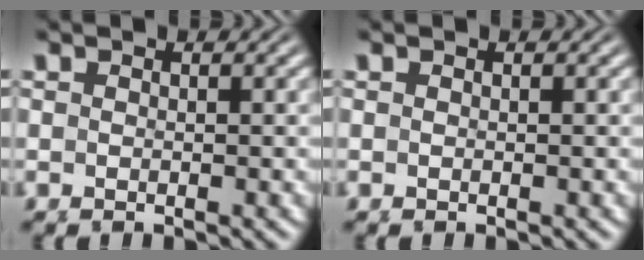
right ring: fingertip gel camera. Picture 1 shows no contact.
{"total": 1.4, "force": [-0.3, -1.3, -0.4], "torque": [0.016, -0.012, 0.005]}